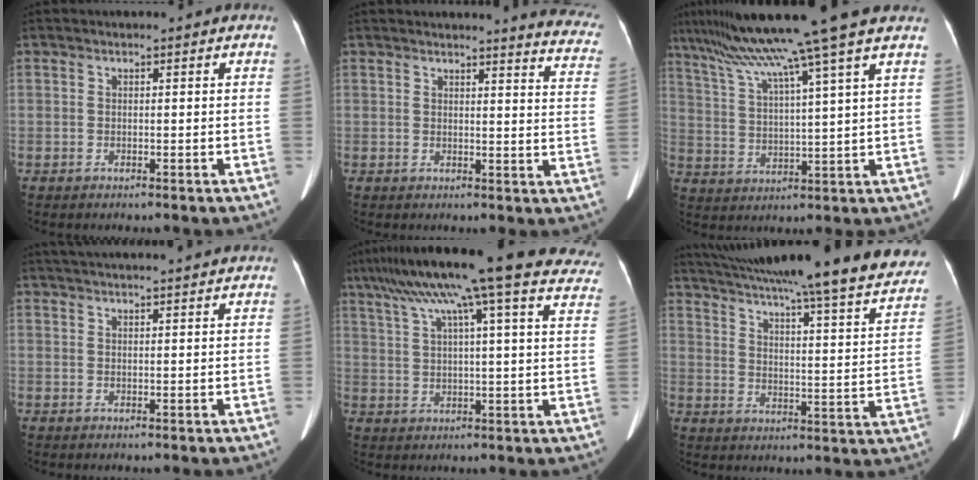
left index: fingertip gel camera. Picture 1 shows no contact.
{"total": 11.6, "force": [11.2, 0.6, 2.9], "torque": [-0.006, -0.084, 0.088]}
{"total": 15.5, "force": [12.2, -2.8, 9.2], "torque": [-0.159, 0.003, 0.187]}
{"total": 13.0, "force": [11.9, 0.4, 5.2], "torque": [-0.084, 0.036, 0.159]}
{"total": 31.5, "force": [25.9, 2.4, 17.9], "torque": [-0.237, -0.008, 0.329]}
{"total": 33.2, "force": [28.9, 2.5, 16.2], "torque": [-0.241, -0.071, 0.365]}